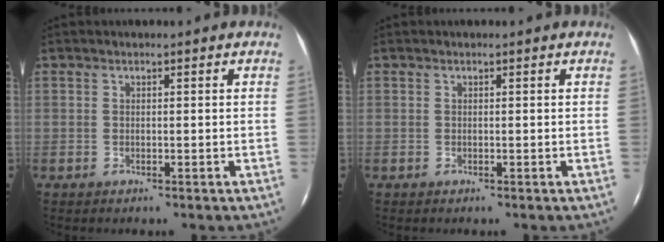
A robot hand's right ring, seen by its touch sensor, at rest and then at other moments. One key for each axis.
{"total": 0.0}